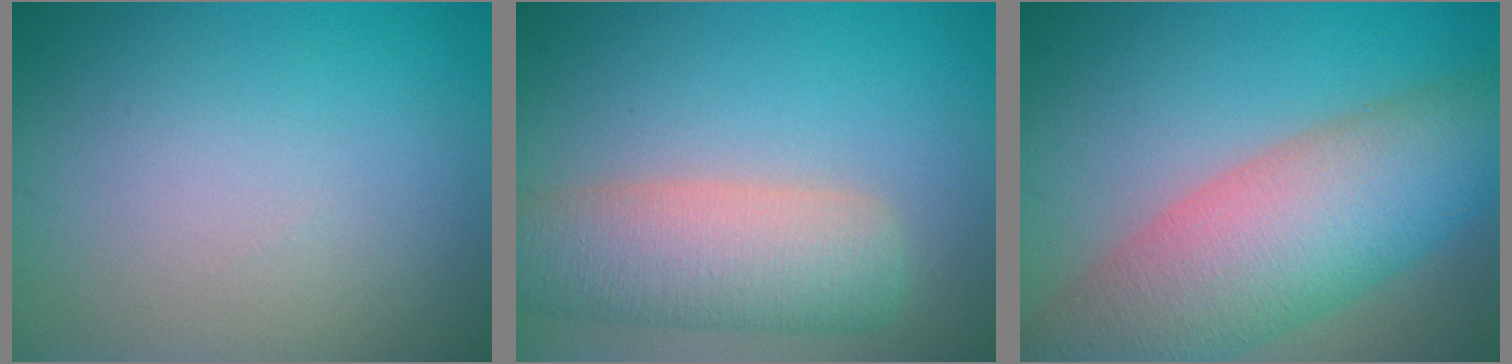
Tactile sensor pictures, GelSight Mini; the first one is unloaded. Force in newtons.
{"total": 6.8, "press": 6.8, "slide": 0.5}
{"total": 10.9, "press": 10.9, "slide": 0.4}